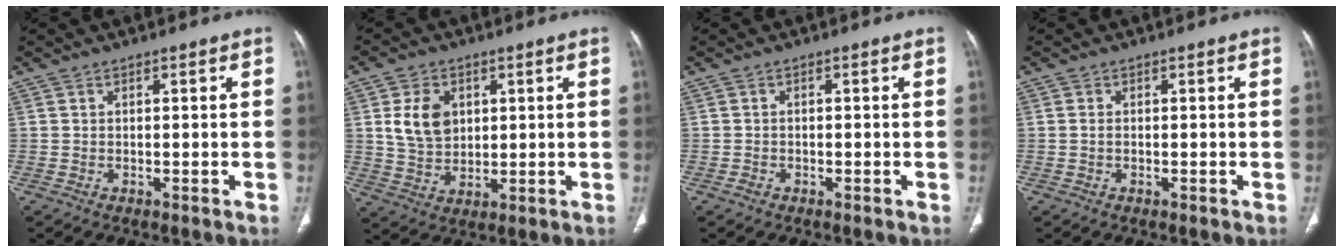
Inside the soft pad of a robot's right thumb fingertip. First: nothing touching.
{"total": 8.5, "force": [2.3, 6.2, 5.3], "torque": [-0.075, -0.012, 0.050]}
{"total": 1.0, "force": [-0.6, 0.7, 0.3], "torque": [-0.007, 0.004, -0.012]}
{"total": 0.7, "force": [-0.1, 0.5, 0.6], "torque": [-0.012, 0.000, -0.002]}